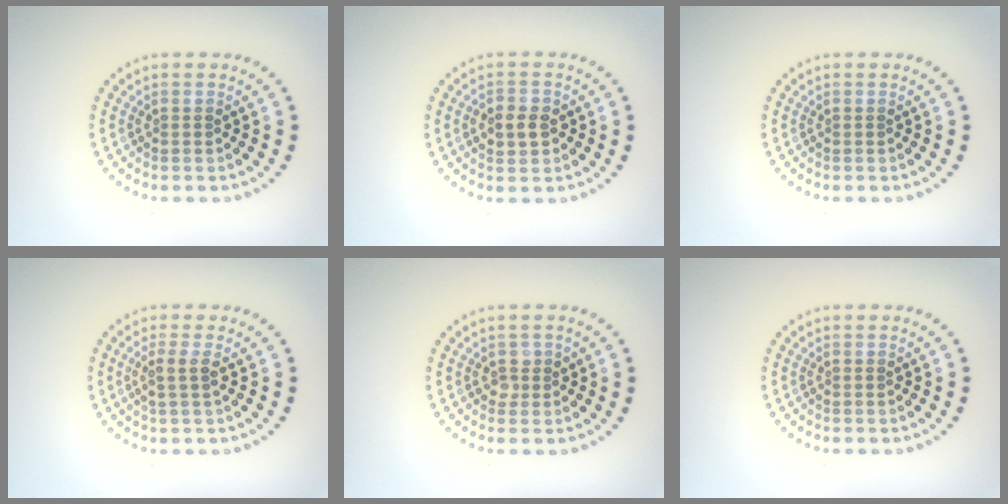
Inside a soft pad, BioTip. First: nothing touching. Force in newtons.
{"total": 2.7, "press": 2.7, "slide": 0.4}
{"total": 0.0}
{"total": 1.7, "press": 1.4, "slide": 1.0}
{"total": 1.2, "press": 1.1, "slide": 0.4}
{"total": 0.0}